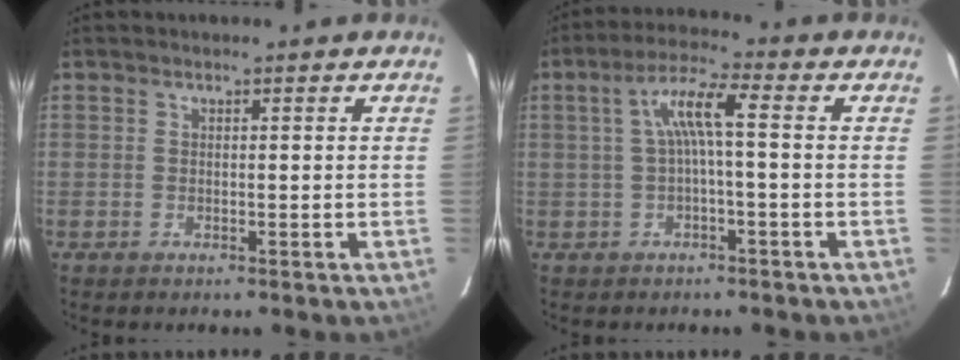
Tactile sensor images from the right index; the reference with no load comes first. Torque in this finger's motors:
{"motor_torque": [0.72, -0.12, 0.47, 0.13]}